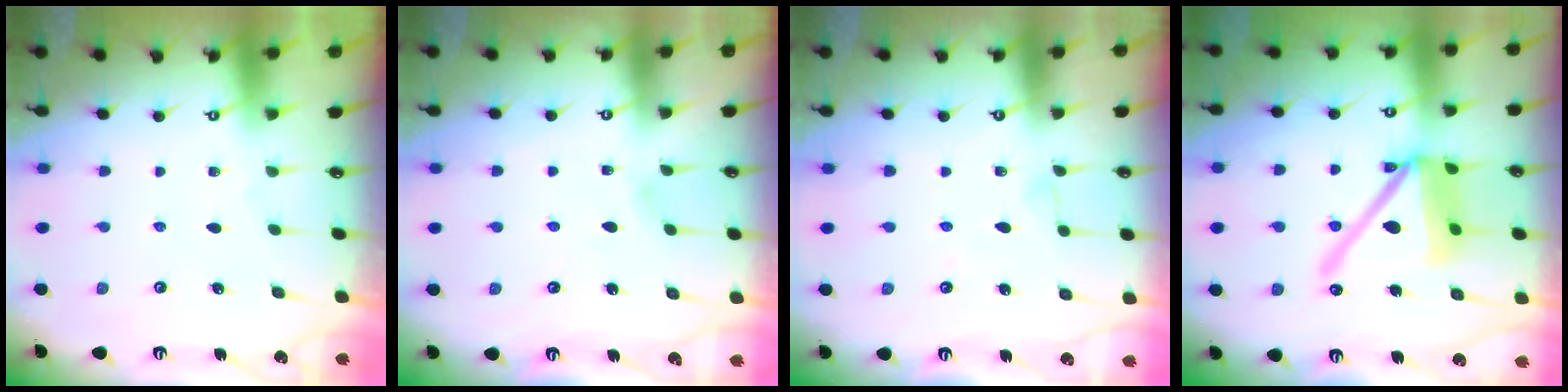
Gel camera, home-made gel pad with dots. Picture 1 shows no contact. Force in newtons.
{"total": 3.6, "press": 3.6, "slide": 0.4}
{"total": 2.5, "press": 2.5, "slide": 0.2}
{"total": 15.2, "press": 15.1, "slide": 1.9}